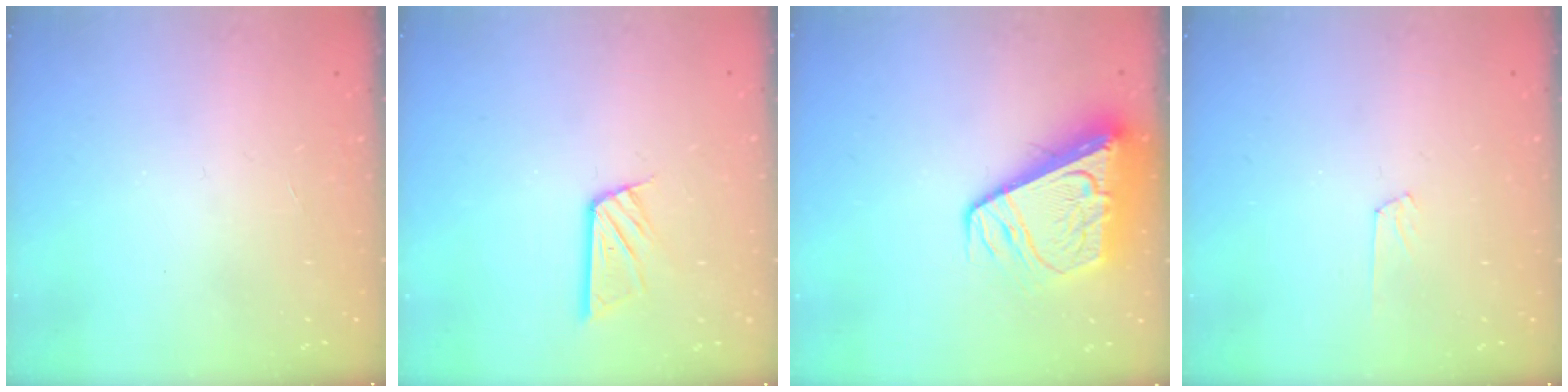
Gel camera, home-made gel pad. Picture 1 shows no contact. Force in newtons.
{"total": 9.2, "press": 9.2, "slide": 0.8}
{"total": 11.9, "press": 11.8, "slide": 1.3}
{"total": 6.2, "press": 6.2, "slide": 0.4}